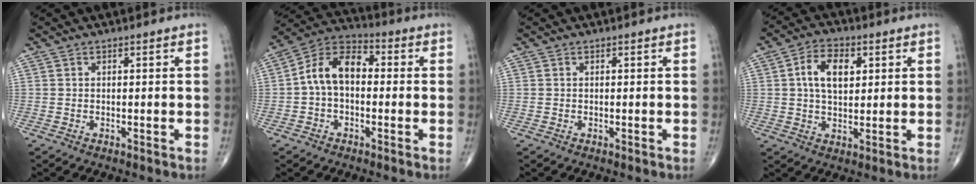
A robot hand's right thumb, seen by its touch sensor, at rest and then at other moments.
{"total": 10.6, "force": [0.0, 6.8, 8.1], "torque": [-0.131, 0.035, -0.016]}
{"total": 0.0}
{"total": 8.3, "force": [2.2, 4.9, 6.3], "torque": [-0.097, 0.001, 0.036]}